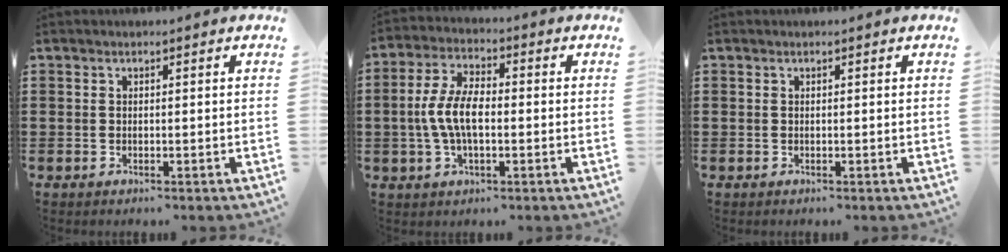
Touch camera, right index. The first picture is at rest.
{"total": 7.4, "force": [-0.8, 3.5, 6.4], "torque": [-0.150, -0.002, -0.023]}
{"total": 0.0}